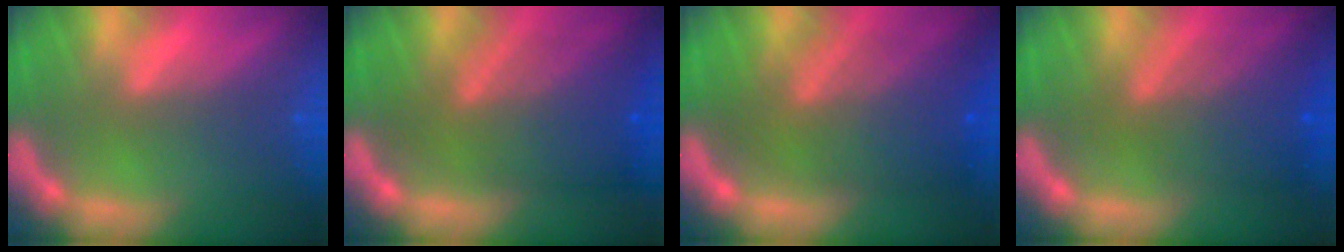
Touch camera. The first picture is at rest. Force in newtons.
{"total": 8.1}
{"total": 8.5}
{"total": 6.1}